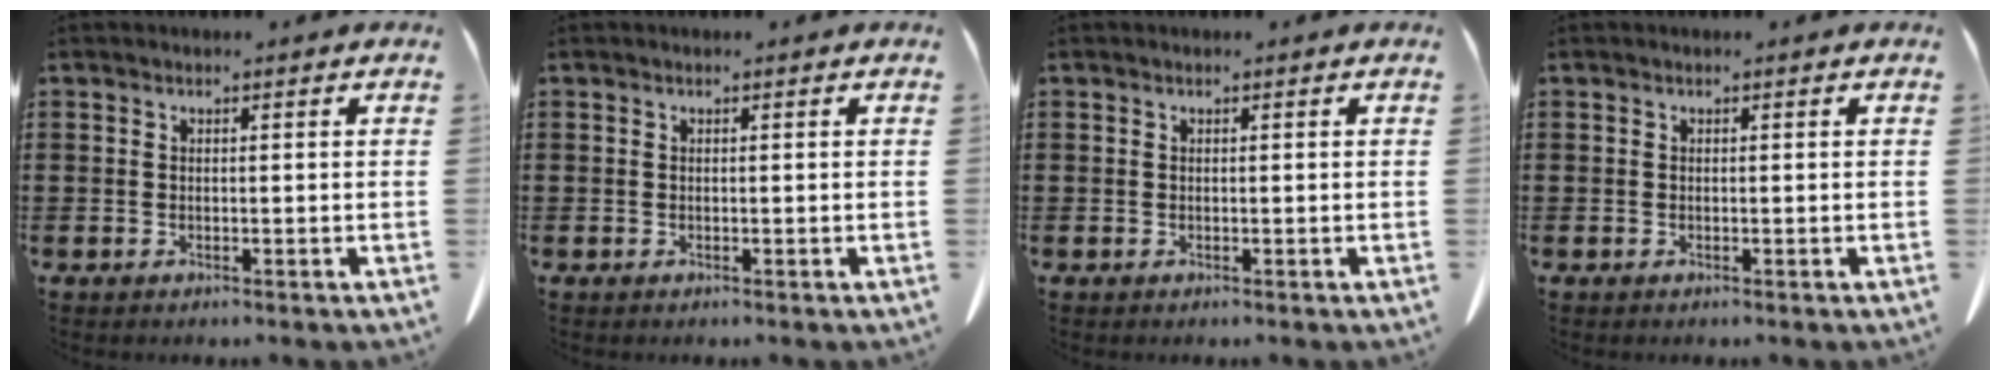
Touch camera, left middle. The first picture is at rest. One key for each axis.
{"total": 0.0}
{"total": 0.0}
{"total": 0.0}